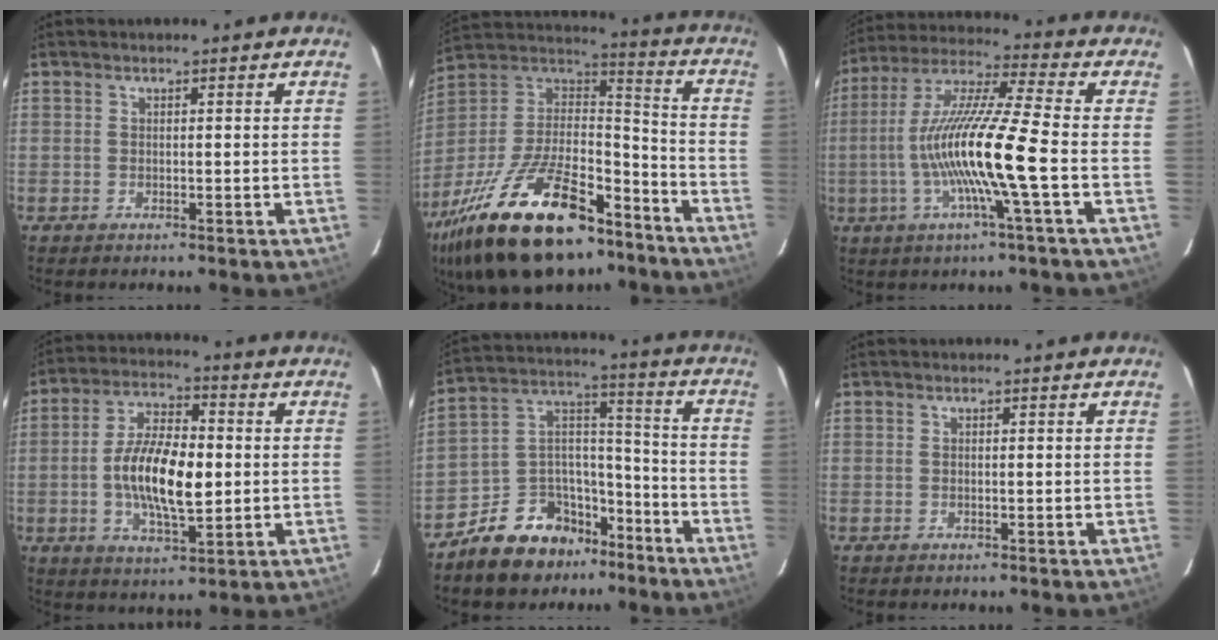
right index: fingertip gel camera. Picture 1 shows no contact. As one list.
[{"total": 32.5, "force": [-21.1, 13.8, 20.6], "torque": [-0.407, -0.017, -0.331]}, {"total": 16.0, "force": [-3.6, -0.5, 15.6], "torque": [-0.303, -0.001, -0.071]}, {"total": 13.3, "force": [-0.9, 5.4, 12.2], "torque": [-0.233, 0.004, -0.017]}, {"total": 14.2, "force": [-10.1, 8.8, 4.7], "torque": [-0.099, 0.069, -0.154]}, {"total": 0.0}]